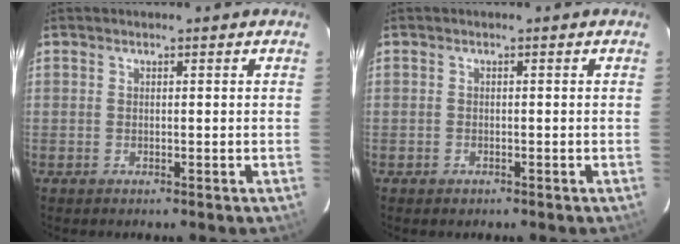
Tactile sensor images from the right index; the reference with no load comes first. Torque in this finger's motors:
{"motor_torque": [0.28, -0.32, 0.05, 0.01]}